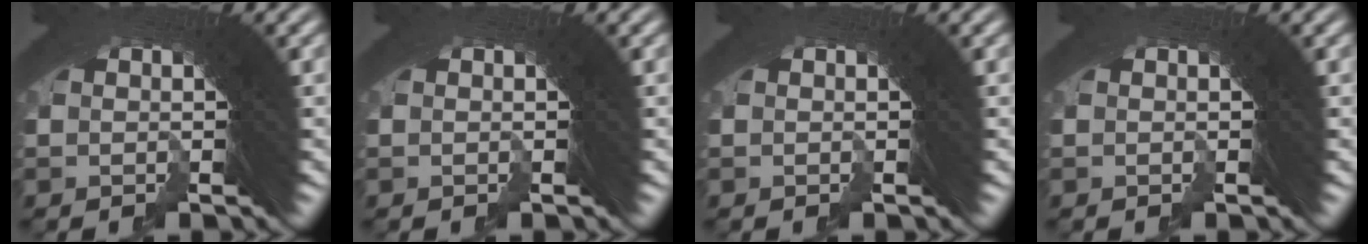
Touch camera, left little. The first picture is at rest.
{"total": 0.0}
{"total": 0.0}
{"total": 0.0}